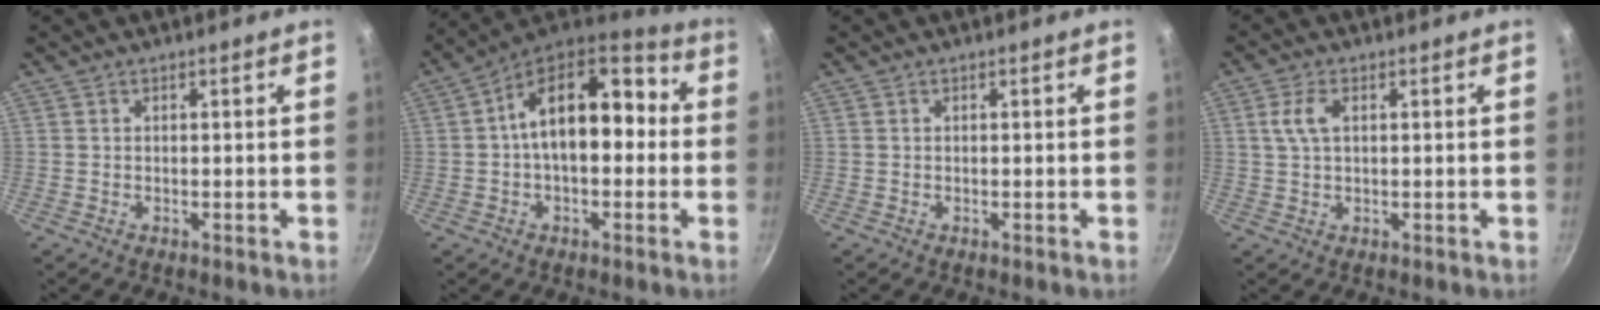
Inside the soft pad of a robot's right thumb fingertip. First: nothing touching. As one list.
[{"total": 17.7, "force": [1.1, 10.0, 14.6], "torque": [-0.199, 0.050, 0.007]}, {"total": 0.0}, {"total": 4.0, "force": [1.1, 2.1, 3.3], "torque": [-0.078, 0.008, 0.022]}]